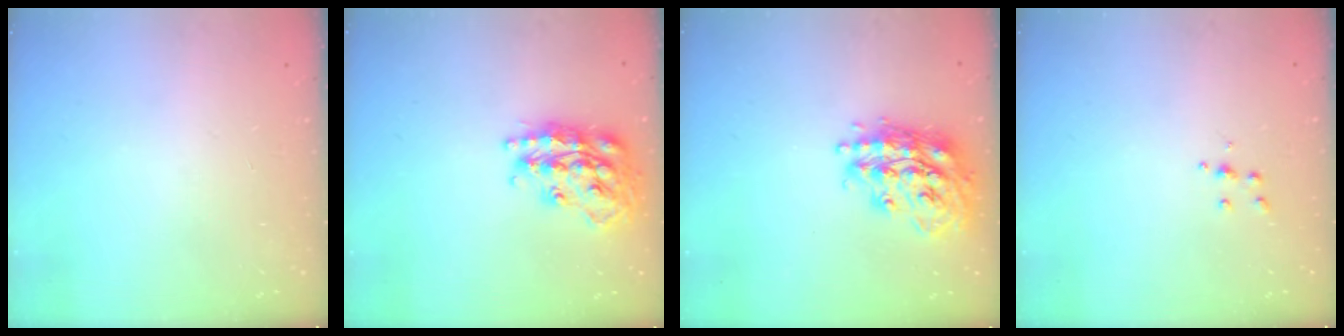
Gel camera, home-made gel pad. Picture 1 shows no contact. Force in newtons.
{"total": 20.5, "press": 20.5, "slide": 1.4}
{"total": 19.6, "press": 19.5, "slide": 1.5}
{"total": 3.6, "press": 3.6, "slide": 0.3}